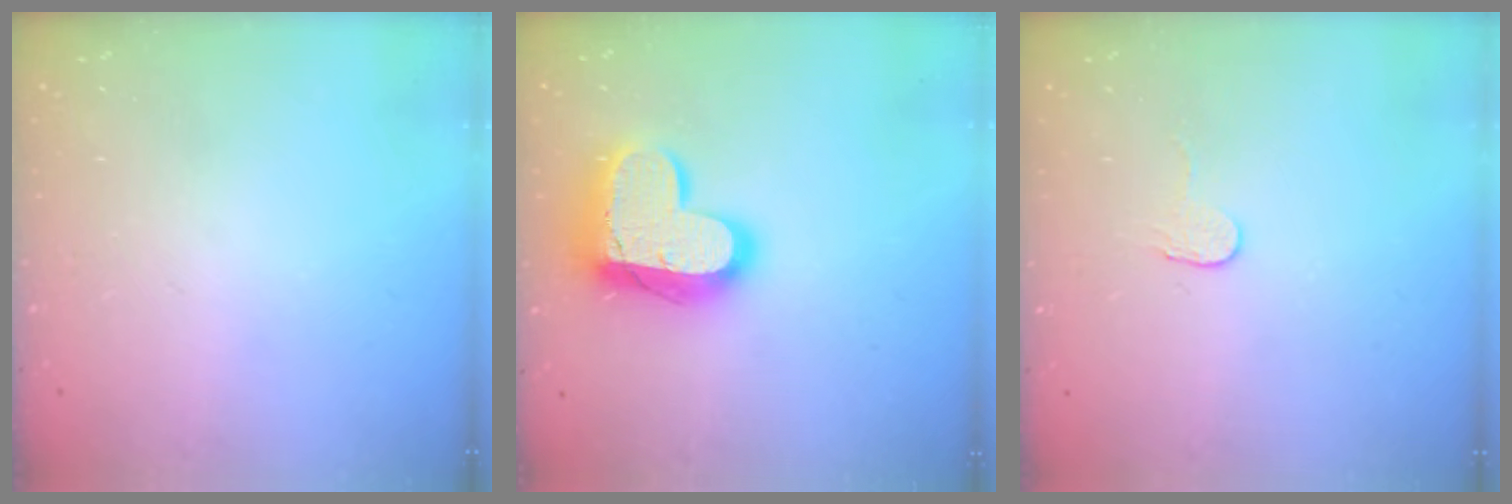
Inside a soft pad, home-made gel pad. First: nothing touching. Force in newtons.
{"total": 17.8, "press": 17.8, "slide": 1.3}
{"total": 2.7, "press": 2.7, "slide": 0.2}